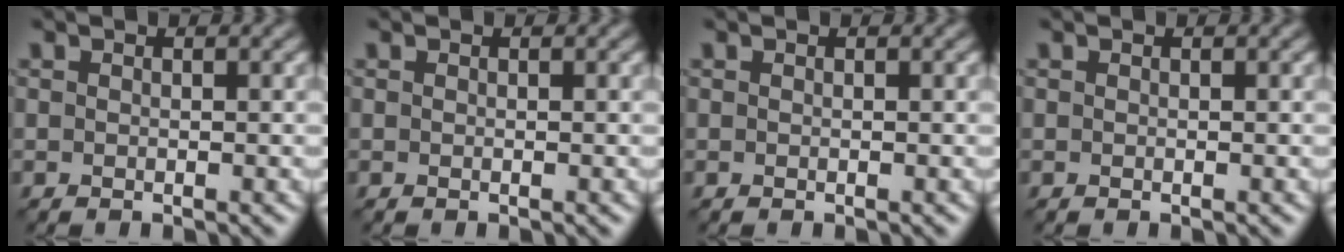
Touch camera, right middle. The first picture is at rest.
{"total": 0.0}
{"total": 0.0}
{"total": 0.0}